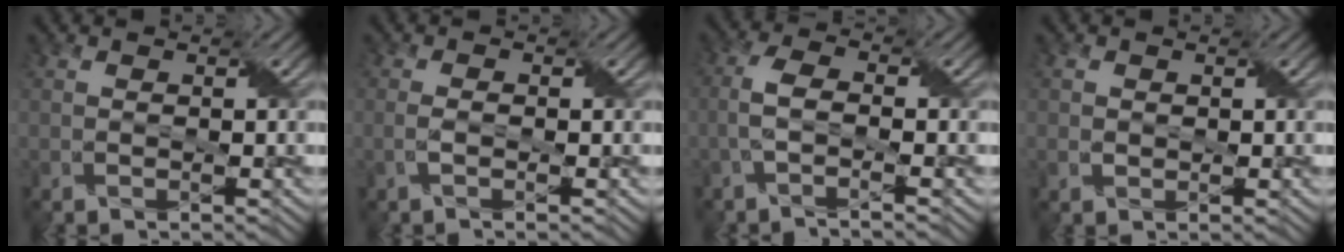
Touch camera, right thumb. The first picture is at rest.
{"total": 1.1, "force": [-0.4, 0.4, 1.0], "torque": [-0.022, 0.002, -0.012]}
{"total": 3.3, "force": [-1.2, 0.8, 3.0], "torque": [-0.064, 0.006, -0.035]}
{"total": 1.3, "force": [0.2, 1.2, 0.5], "torque": [-0.010, -0.005, 0.010]}